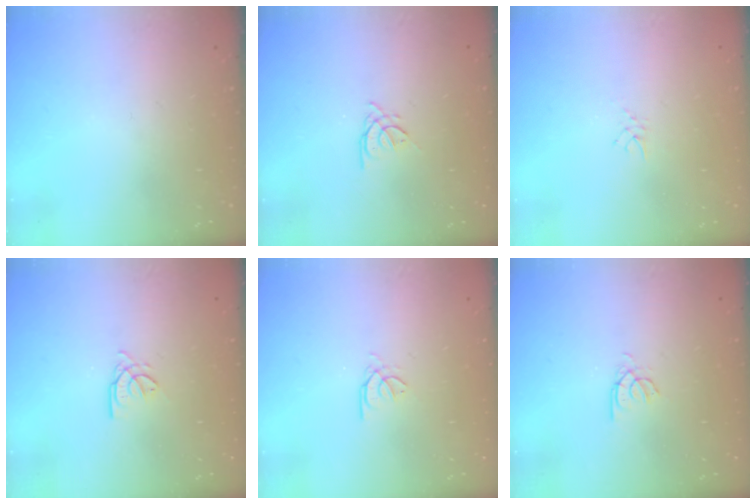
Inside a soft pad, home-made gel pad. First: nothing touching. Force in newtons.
{"total": 1.9, "press": 1.8, "slide": 0.5}
{"total": 2.4, "press": 2.4, "slide": 0.4}
{"total": 2.6, "press": 2.6, "slide": 0.1}
{"total": 0.9, "press": 0.8, "slide": 0.4}
{"total": 2.4, "press": 2.3, "slide": 0.4}